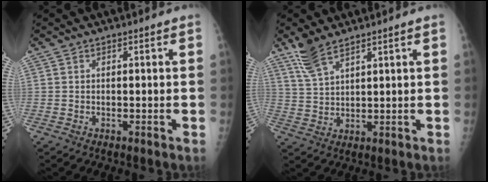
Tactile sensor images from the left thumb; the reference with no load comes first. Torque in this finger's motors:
{"motor_torque": [0.16, -0.25, 0.61, -0.52, 0.01]}